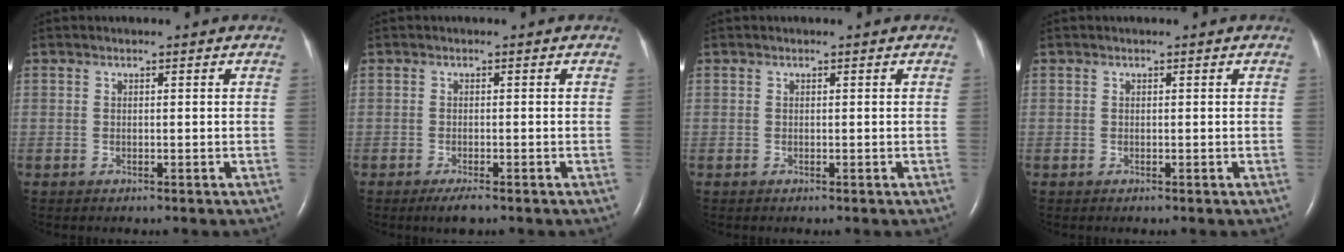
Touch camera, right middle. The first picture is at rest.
{"total": 2.2, "force": [-1.5, 0.4, 1.6], "torque": [-0.033, -0.006, -0.026]}
{"total": 0.0}
{"total": 0.0}